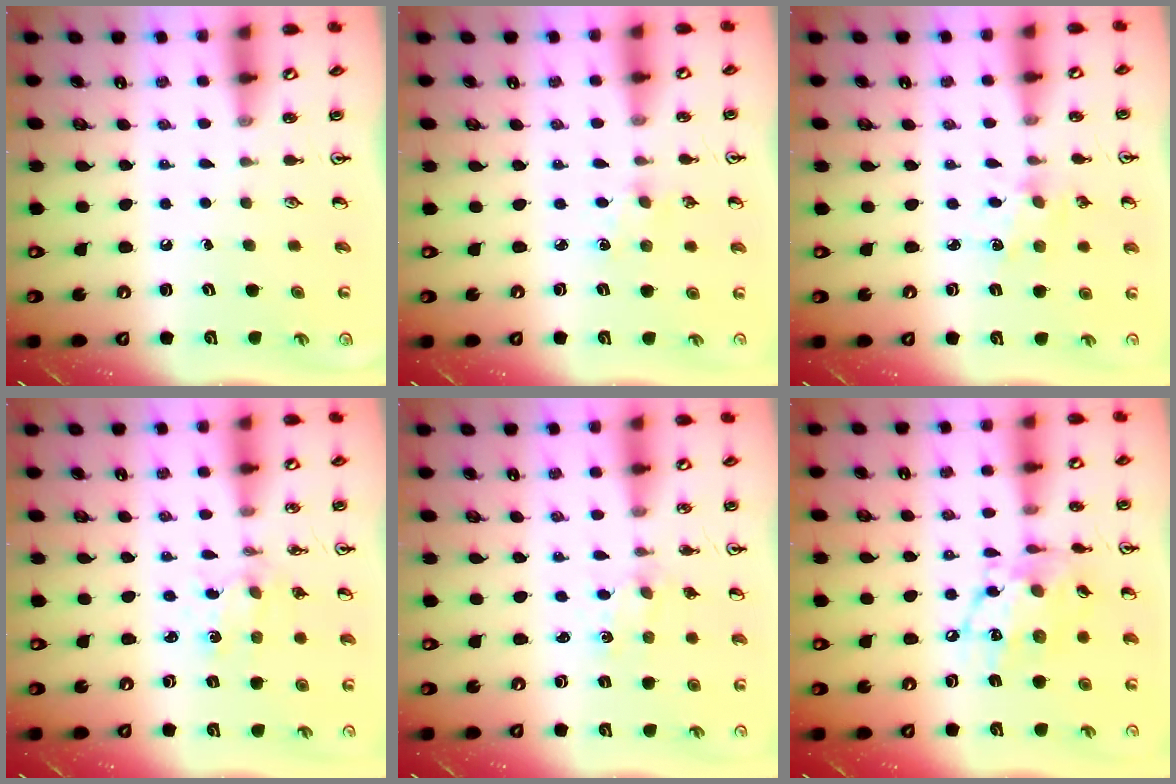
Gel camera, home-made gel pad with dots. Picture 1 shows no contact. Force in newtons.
{"total": 1.5, "press": 1.5, "slide": 0.3}
{"total": 2.7, "press": 2.6, "slide": 0.3}
{"total": 1.5, "press": 1.5, "slide": 0.3}
{"total": 0.0}
{"total": 14.8, "press": 14.8, "slide": 1.1}